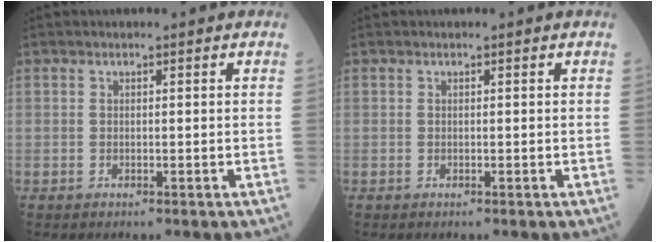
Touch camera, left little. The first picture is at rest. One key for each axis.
{"total": 0.0}